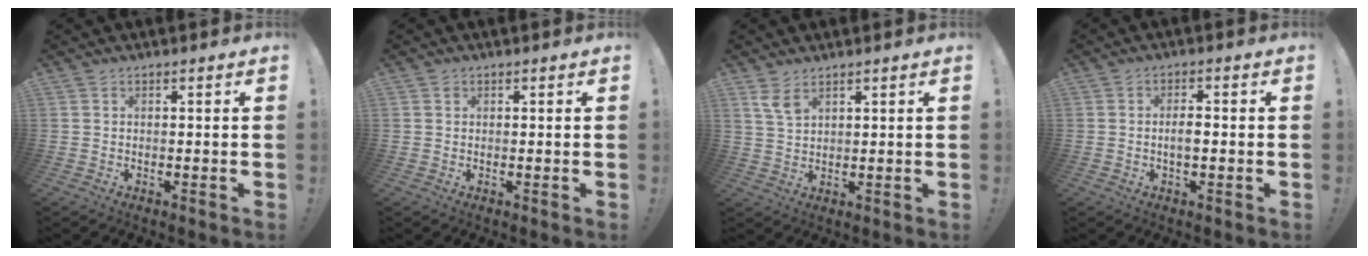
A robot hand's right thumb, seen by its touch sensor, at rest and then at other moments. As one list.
[{"total": 0.6, "force": [0.4, 0.5, 0.1], "torque": [-0.003, 0.001, 0.008]}, {"total": 4.9, "force": [3.4, 2.0, 3.0], "torque": [-0.048, -0.018, 0.061]}, {"total": 3.4, "force": [-0.6, 1.4, 3.0], "torque": [-0.054, 0.002, -0.016]}]